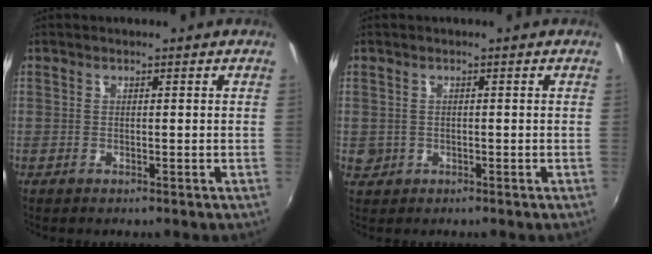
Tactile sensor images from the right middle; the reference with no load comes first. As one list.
[{"total": 2.5, "force": [-0.4, 2.4, 0.7], "torque": [-0.013, -0.003, -0.004]}]